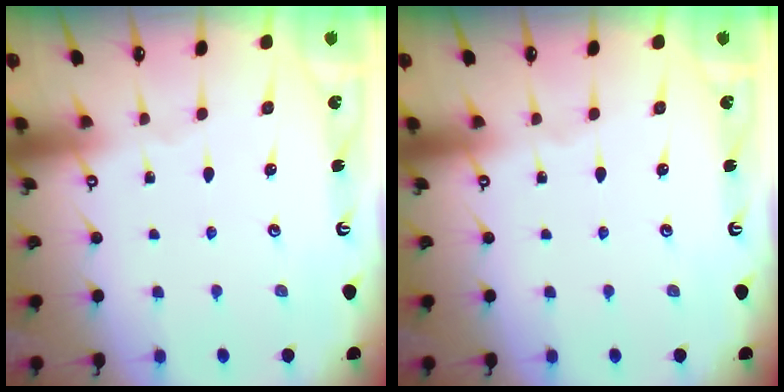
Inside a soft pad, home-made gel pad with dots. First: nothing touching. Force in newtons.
{"total": 0.0}